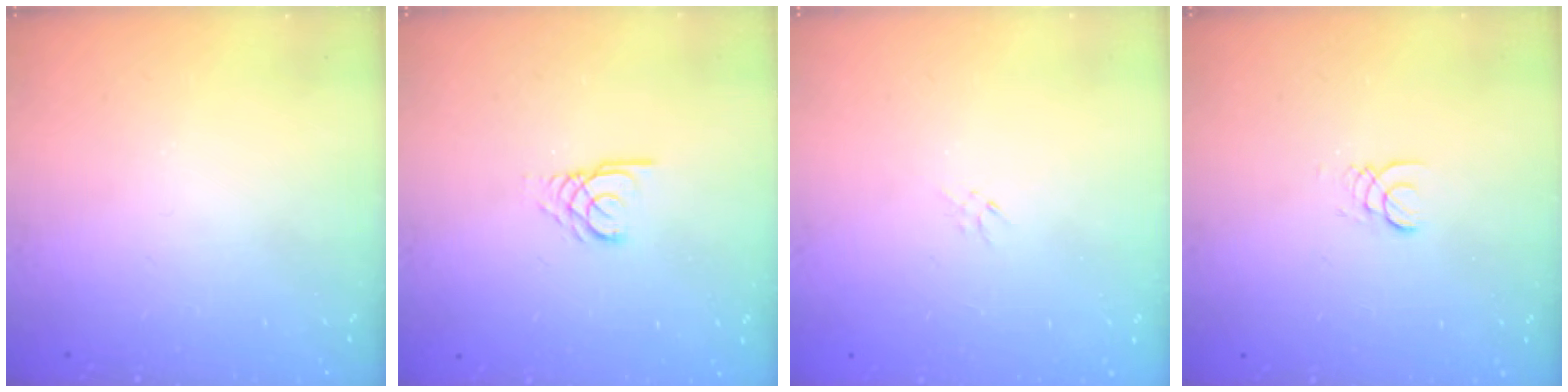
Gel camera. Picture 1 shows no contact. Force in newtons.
{"total": 2.5, "press": 2.5, "slide": 0.2}
{"total": 0.9, "press": 0.8, "slide": 0.4}
{"total": 1.3, "press": 1.3, "slide": 0.1}